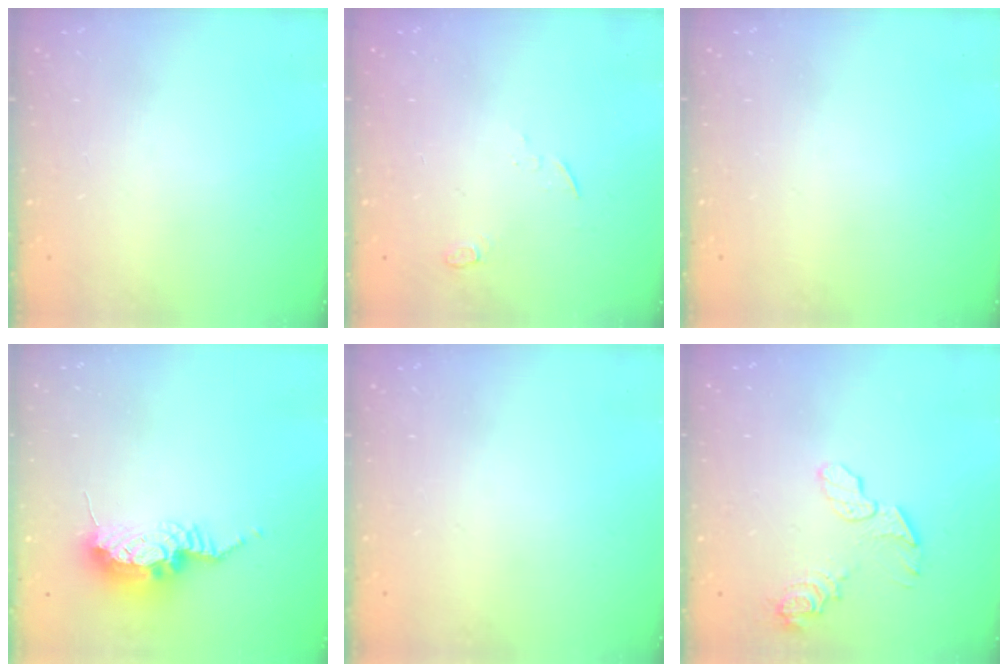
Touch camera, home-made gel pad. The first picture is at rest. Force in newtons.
{"total": 3.7, "press": 3.6, "slide": 0.8}
{"total": 0.0}
{"total": 10.6, "press": 10.5, "slide": 0.9}
{"total": 0.0}
{"total": 9.1, "press": 9.1, "slide": 0.3}